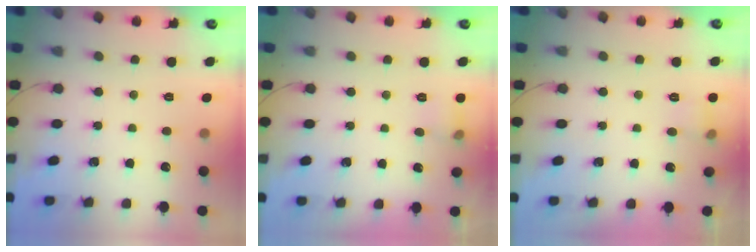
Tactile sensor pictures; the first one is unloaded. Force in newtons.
{"total": 6.6, "press": 6.3, "slide": 2.0}
{"total": 5.5, "press": 5.2, "slide": 1.6}